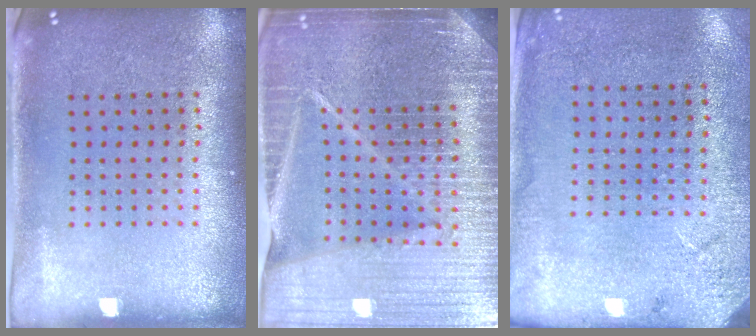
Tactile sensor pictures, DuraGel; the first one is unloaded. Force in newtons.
{"total": 6.4, "press": 5.6, "slide": 3.2}
{"total": 2.6, "press": 2.4, "slide": 1.1}